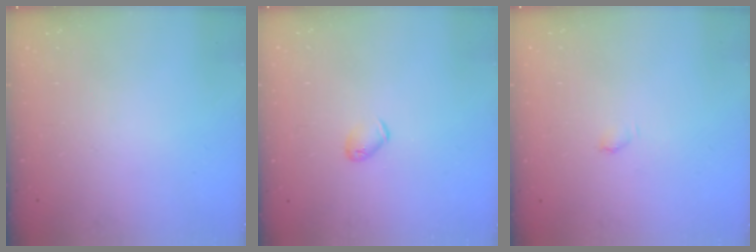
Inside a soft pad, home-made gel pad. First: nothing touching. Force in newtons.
{"total": 4.9, "press": 4.8, "slide": 0.9}
{"total": 3.5, "press": 3.4, "slide": 0.7}